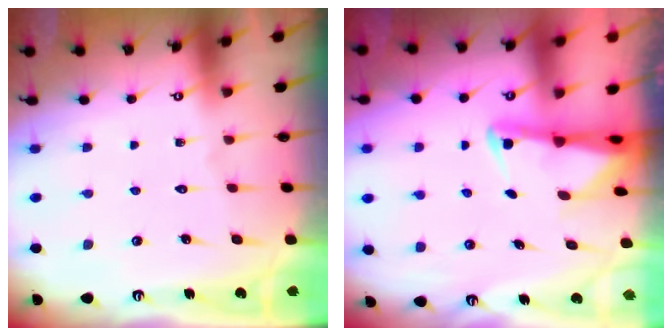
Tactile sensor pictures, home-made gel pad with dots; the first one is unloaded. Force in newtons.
{"total": 2.5, "press": 2.5, "slide": 0.5}